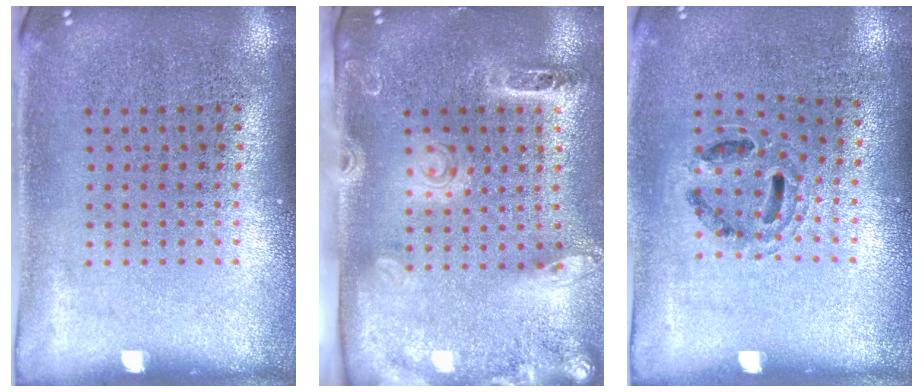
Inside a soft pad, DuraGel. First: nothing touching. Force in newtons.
{"total": 2.7, "press": 2.0, "slide": 1.8}
{"total": 0.8, "press": 0.8, "slide": 0.3}